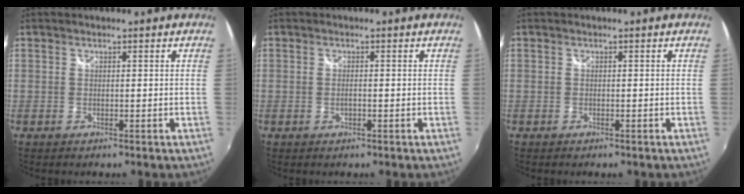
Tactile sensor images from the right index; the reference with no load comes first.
{"total": 1.1, "force": [-0.5, 0.4, 0.8], "torque": [-0.019, -0.001, -0.008]}
{"total": 0.6, "force": [-0.5, 0.4, 0.2], "torque": [-0.004, -0.001, -0.009]}